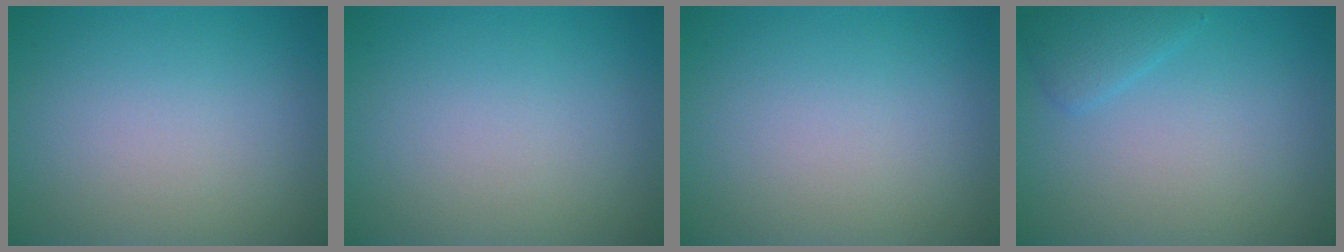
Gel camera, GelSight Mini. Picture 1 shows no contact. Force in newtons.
{"total": 0.0}
{"total": 0.0}
{"total": 1.7, "press": 1.7, "slide": 0.1}